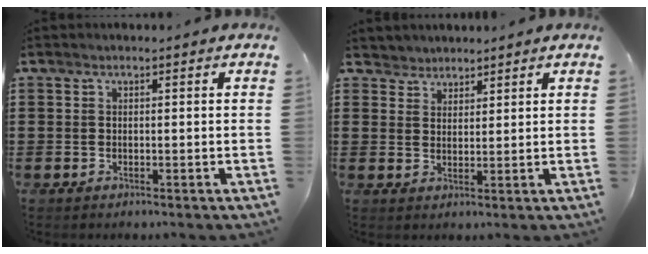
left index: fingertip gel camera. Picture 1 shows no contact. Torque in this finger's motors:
{"motor_torque": [0.11, 0.07, -0.03, -0.01]}